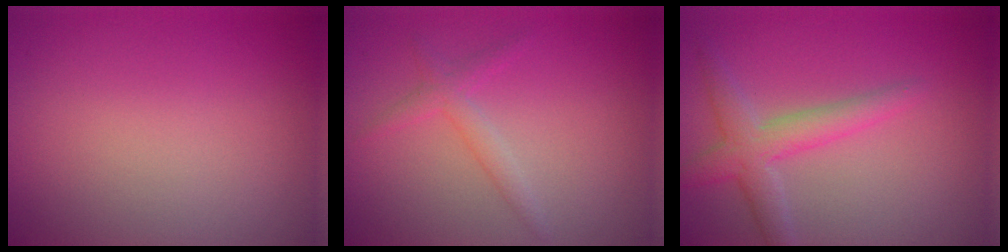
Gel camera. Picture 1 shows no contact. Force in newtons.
{"total": 1.7, "press": 1.7, "slide": 0.1}
{"total": 3.5, "press": 3.5, "slide": 0.1}